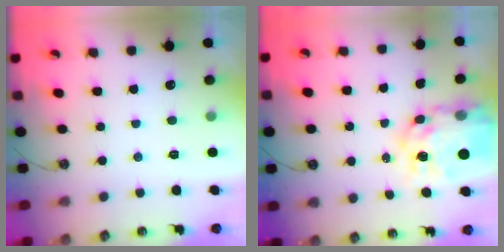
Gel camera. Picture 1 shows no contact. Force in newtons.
{"total": 15.3, "press": 15.2, "slide": 1.5}